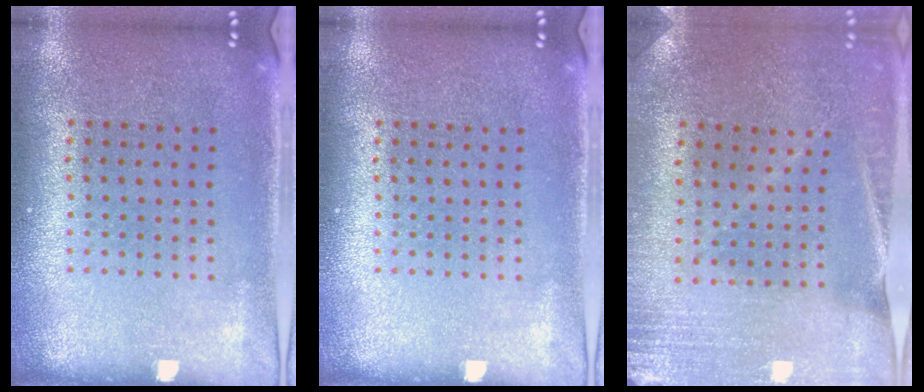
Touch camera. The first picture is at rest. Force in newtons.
{"total": 0.0}
{"total": 0.5, "press": 0.5, "slide": 0.0}